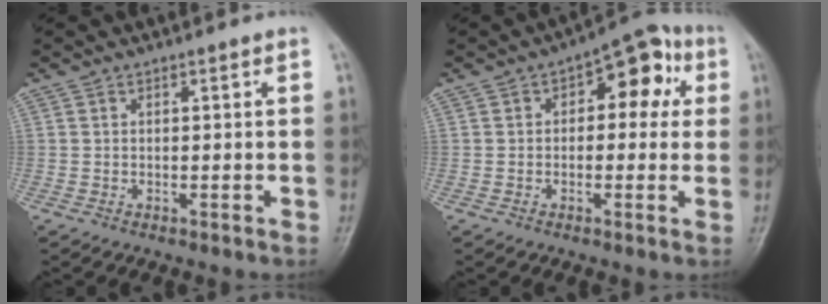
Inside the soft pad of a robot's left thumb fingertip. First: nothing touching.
{"total": 9.9, "force": [2.3, 5.8, 7.7], "torque": [-0.051, 0.026, 0.018]}